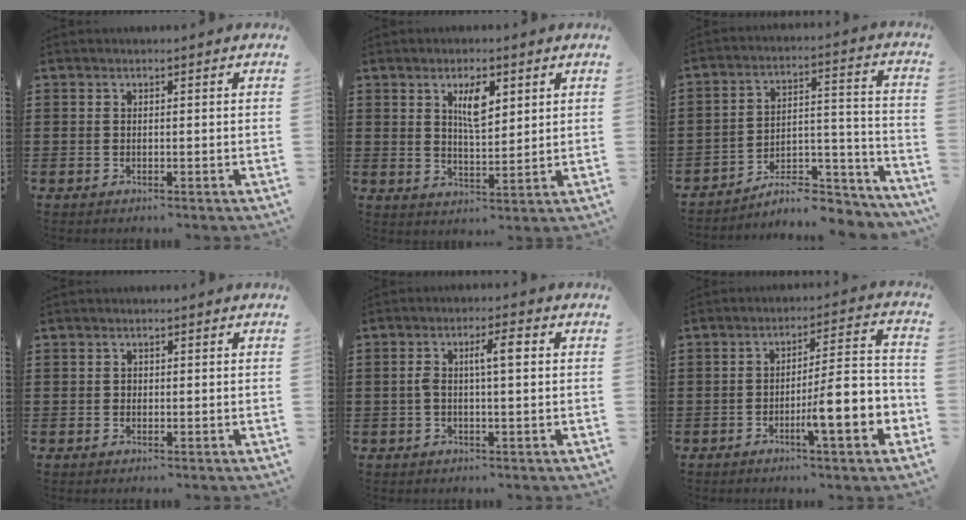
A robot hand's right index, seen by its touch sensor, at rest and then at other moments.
{"total": 5.2, "force": [2.4, 2.0, 4.2], "torque": [-0.074, 0.000, 0.038]}
{"total": 7.7, "force": [-6.7, 2.2, 3.1], "torque": [-0.040, 0.016, -0.124]}
{"total": 0.5, "force": [-0.1, 0.5, 0.2], "torque": [-0.006, 0.002, -0.001]}
{"total": 4.0, "force": [0.3, 0.8, 3.9], "torque": [-0.081, 0.004, -0.002]}
{"total": 9.7, "force": [-3.7, 1.3, 8.8], "torque": [-0.135, -0.016, -0.069]}